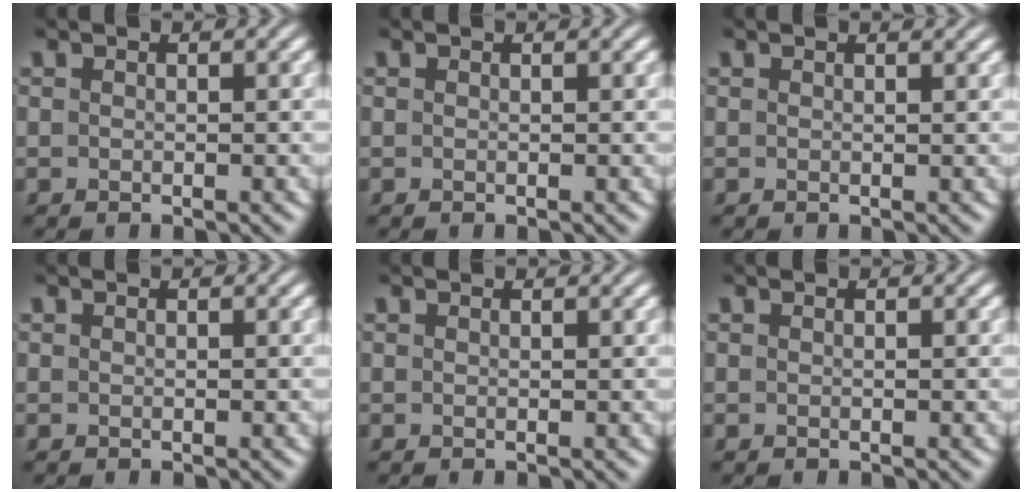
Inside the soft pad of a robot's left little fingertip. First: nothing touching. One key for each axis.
{"total": 0.0}
{"total": 1.0, "fx": 0.8, "fy": 0.3, "fz": 0.4, "tx": -0.003, "ty": 0.000, "tz": 0.009}
{"total": 0.0}
{"total": 0.7, "fx": 0.6, "fy": 0.1, "fz": 0.1, "tx": -0.004, "ty": -0.003, "tz": 0.007}
{"total": 0.0}